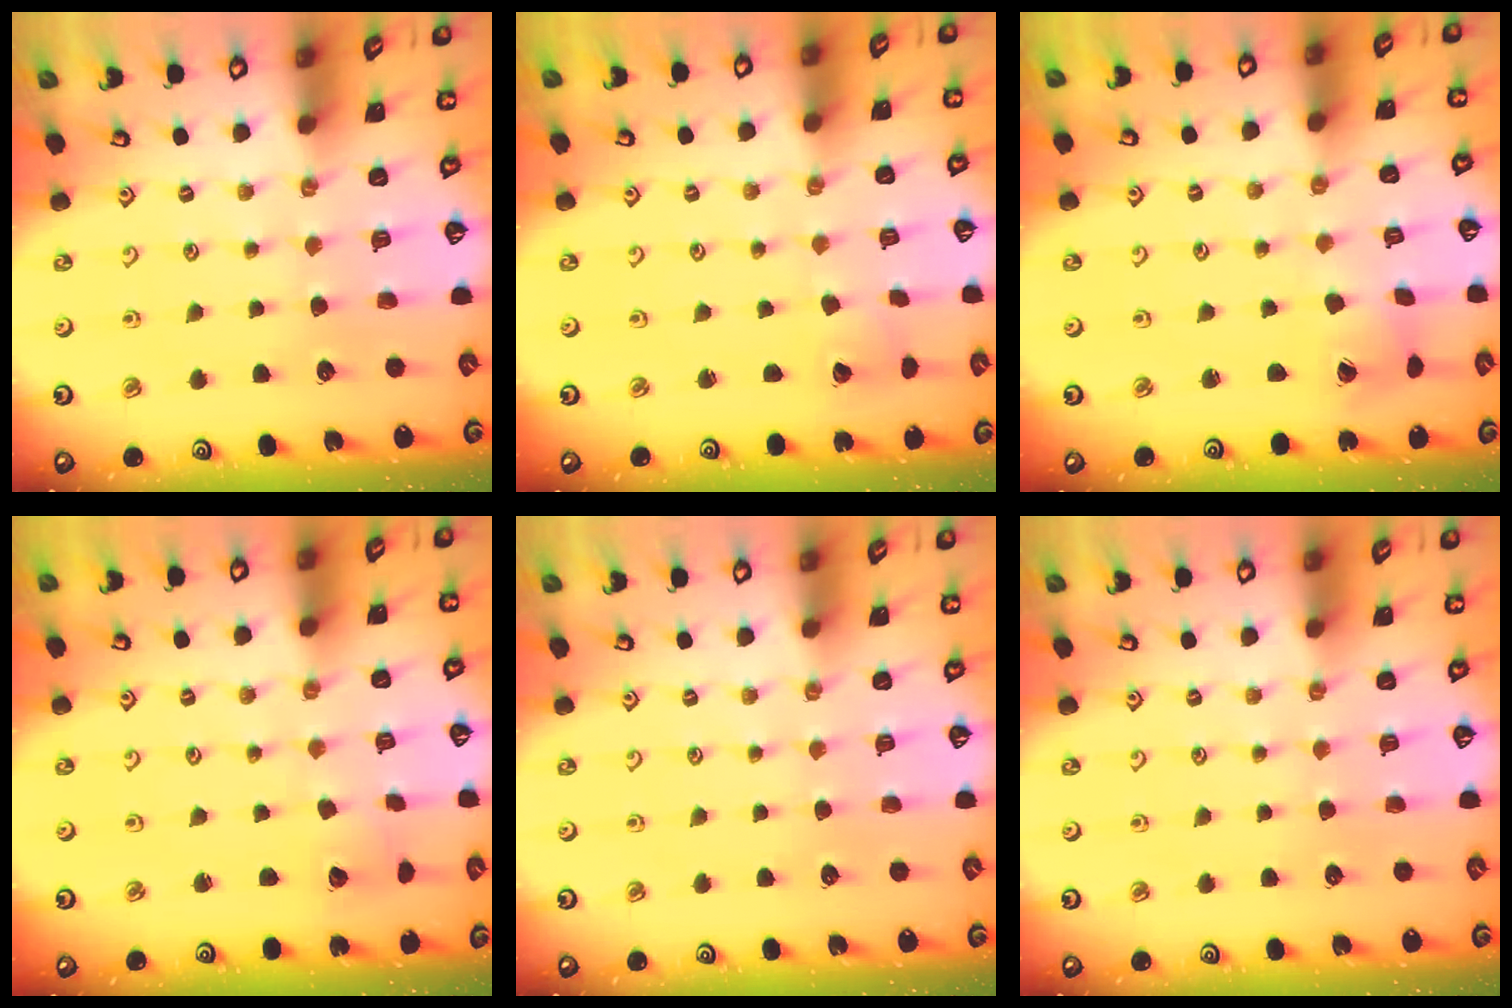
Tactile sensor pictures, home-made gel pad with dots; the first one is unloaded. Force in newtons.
{"total": 2.9, "press": 2.9, "slide": 0.1}
{"total": 2.4, "press": 2.4, "slide": 0.3}
{"total": 3.0, "press": 3.0, "slide": 0.3}
{"total": 0.0}
{"total": 0.0}